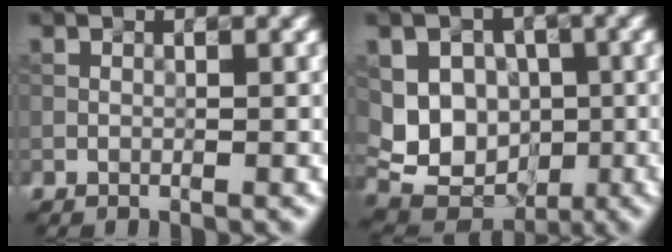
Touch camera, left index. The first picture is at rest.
{"total": 7.7, "force": [0.4, 6.2, 4.4], "torque": [-0.059, 0.004, -0.002]}